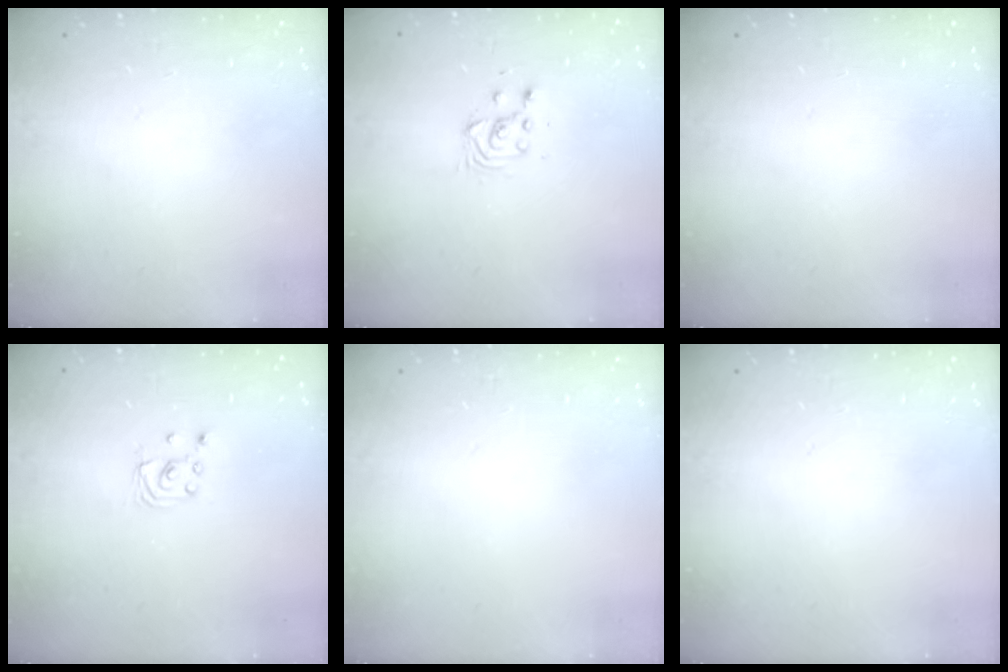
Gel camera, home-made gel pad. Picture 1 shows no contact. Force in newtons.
{"total": 3.1, "press": 3.1, "slide": 0.3}
{"total": 0.0}
{"total": 2.0, "press": 2.0, "slide": 0.2}
{"total": 0.0}
{"total": 0.0}